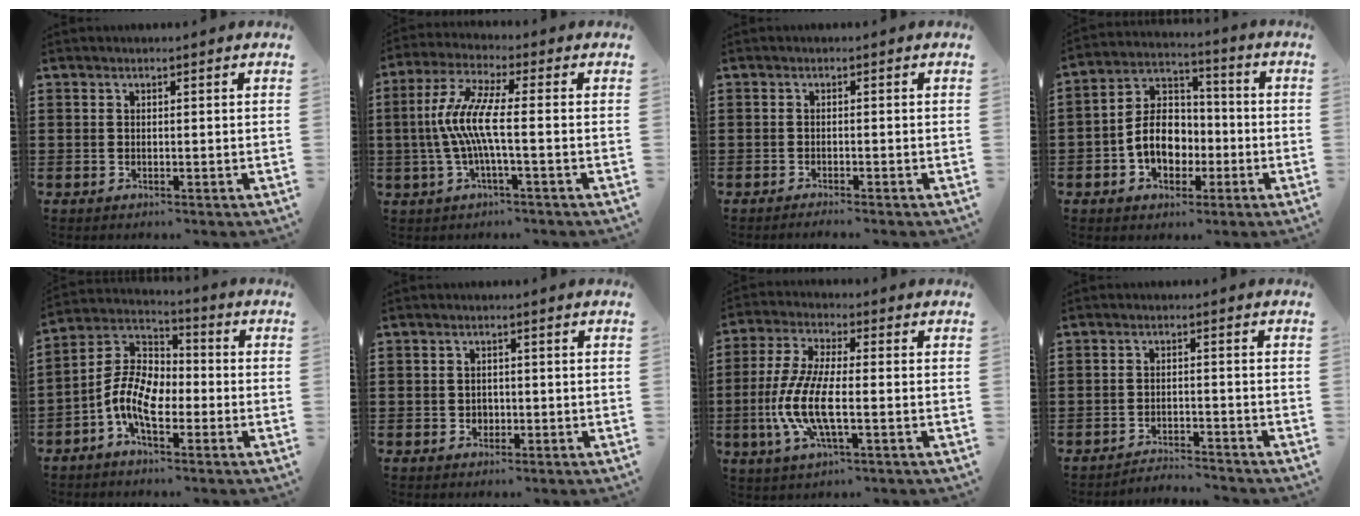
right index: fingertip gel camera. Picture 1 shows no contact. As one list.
[{"total": 8.7, "force": [-1.2, 1.0, 8.6], "torque": [-0.194, -0.016, -0.033]}, {"total": 0.9, "force": [-0.9, -0.1, 0.2], "torque": [-0.006, 0.000, -0.018]}, {"total": 8.8, "force": [-2.1, 6.5, 5.6], "torque": [-0.110, 0.010, -0.043]}, {"total": 9.3, "force": [-3.4, 4.8, 7.2], "torque": [-0.183, -0.007, -0.076]}, {"total": 1.7, "force": [-0.3, 1.6, 0.3], "torque": [-0.012, 0.004, -0.010]}, {"total": 9.4, "force": [-2.7, 2.9, 8.6], "torque": [-0.198, -0.016, -0.056]}, {"total": 2.7, "force": [-2.7, 0.0, 0.1], "torque": [-0.009, 0.000, -0.058]}]